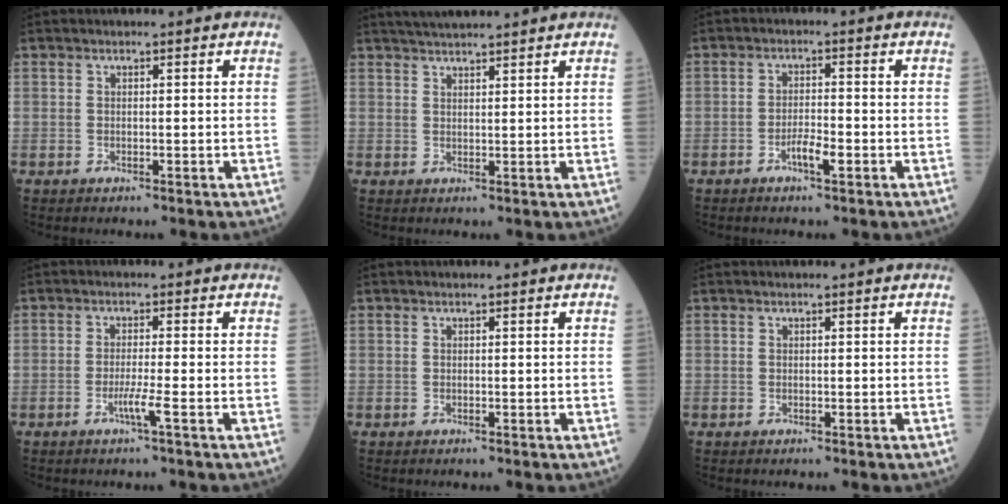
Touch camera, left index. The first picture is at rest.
{"total": 5.6, "force": [5.1, -0.2, 2.2], "torque": [-0.039, 0.029, 0.081]}
{"total": 3.2, "force": [-1.7, 0.5, 2.7], "torque": [-0.049, 0.001, -0.031]}
{"total": 2.7, "force": [-1.3, -0.7, 2.2], "torque": [-0.047, -0.005, -0.028]}
{"total": 0.0}
{"total": 0.0}